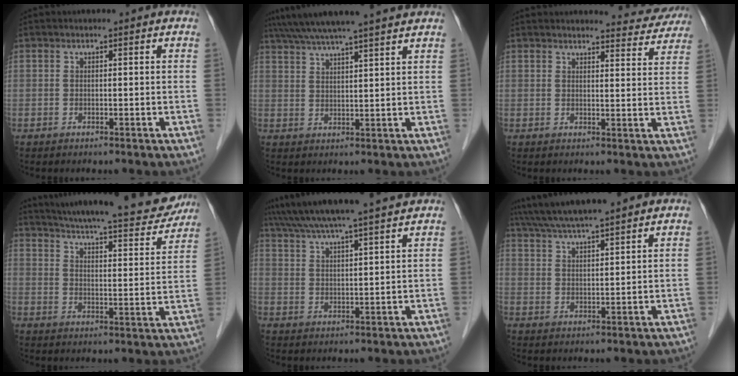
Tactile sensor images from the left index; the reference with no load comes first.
{"total": 14.5, "force": [12.6, -0.3, 7.0], "torque": [-0.124, 0.036, 0.180]}
{"total": 6.8, "force": [6.7, 1.0, 0.3], "torque": [0.008, -0.016, 0.061]}
{"total": 23.3, "force": [21.1, 3.6, 9.3], "torque": [-0.145, -0.030, 0.270]}
{"total": 15.5, "force": [13.8, -0.7, 7.0], "torque": [-0.126, 0.020, 0.199]}
{"total": 14.7, "force": [12.9, 0.8, 6.8], "torque": [-0.125, 0.039, 0.197]}